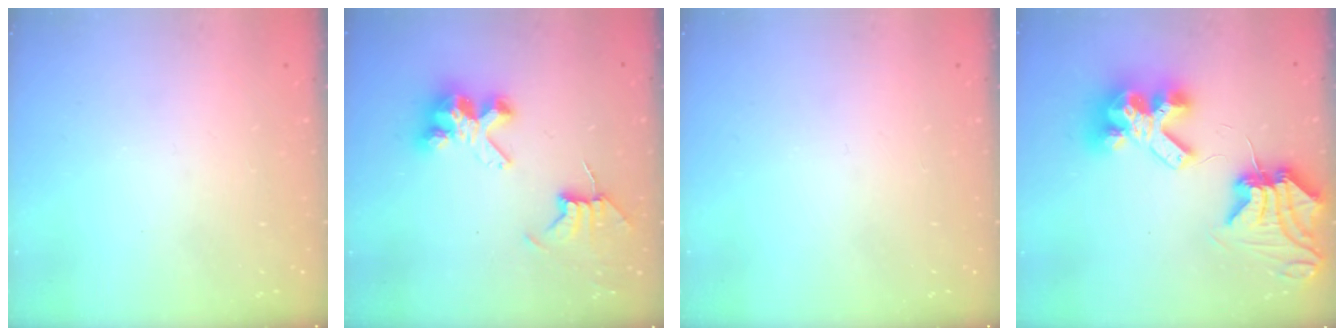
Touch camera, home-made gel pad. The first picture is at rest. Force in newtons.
{"total": 8.7, "press": 8.6, "slide": 0.7}
{"total": 0.0}
{"total": 14.5, "press": 14.4, "slide": 1.7}